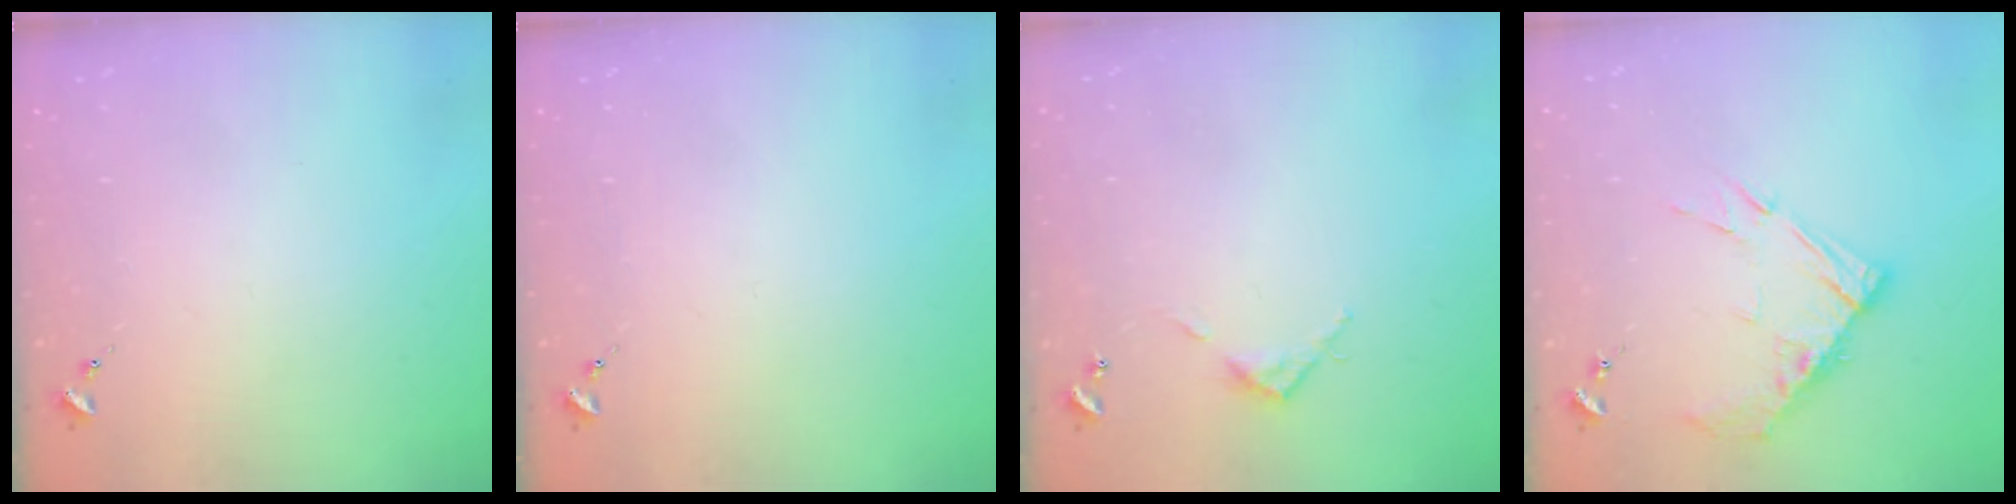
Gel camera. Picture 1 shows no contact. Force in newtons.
{"total": 0.0}
{"total": 3.9, "press": 3.9, "slide": 0.3}
{"total": 11.1, "press": 11.0, "slide": 1.1}